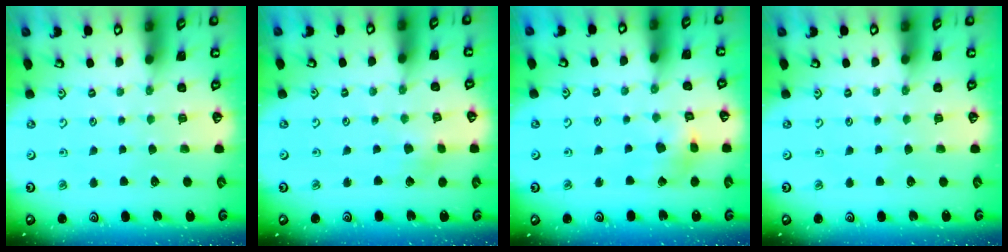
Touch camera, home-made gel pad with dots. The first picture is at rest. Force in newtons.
{"total": 2.6, "press": 2.6, "slide": 0.5}
{"total": 6.3, "press": 6.3, "slide": 0.7}
{"total": 0.0}